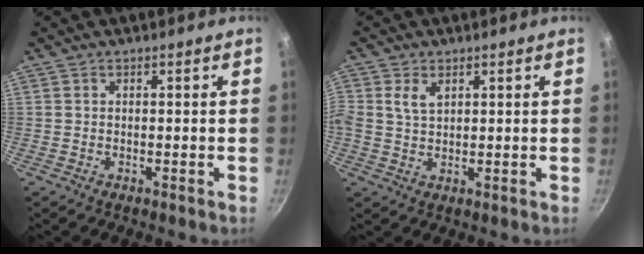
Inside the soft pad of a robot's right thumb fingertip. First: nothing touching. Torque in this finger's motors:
{"motor_torque": [-0.15, 0.35, 0.20, 0.34, 0.09]}